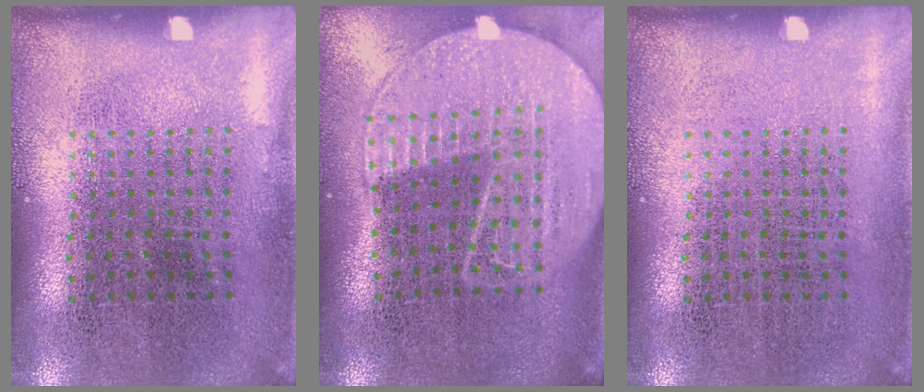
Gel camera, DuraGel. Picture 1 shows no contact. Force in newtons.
{"total": 2.1, "press": 1.9, "slide": 1.0}
{"total": 0.0}